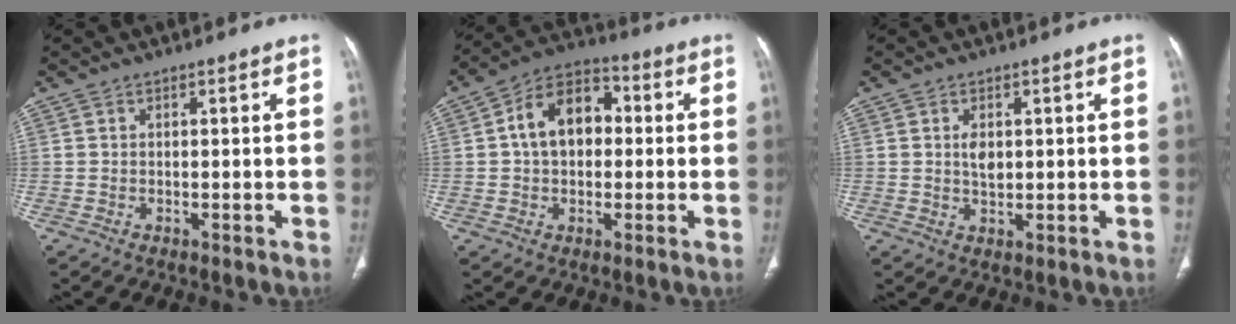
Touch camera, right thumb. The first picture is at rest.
{"total": 11.8, "force": [1.1, 8.2, 8.4], "torque": [-0.118, 0.029, 0.009]}
{"total": 3.0, "force": [0.7, 1.8, 2.2], "torque": [-0.031, -0.005, 0.014]}